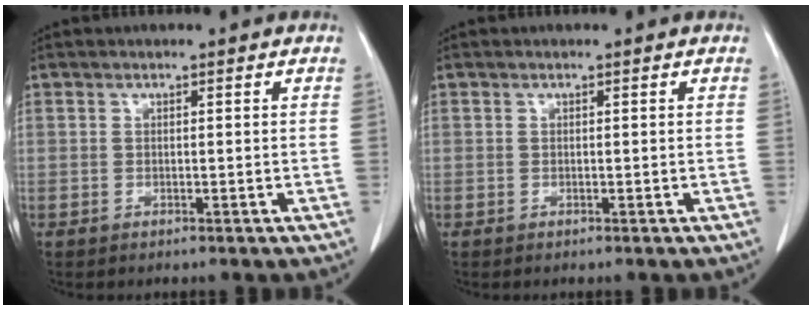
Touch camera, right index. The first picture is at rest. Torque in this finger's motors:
{"motor_torque": [0.00, 0.00, 0.00, 0.00]}